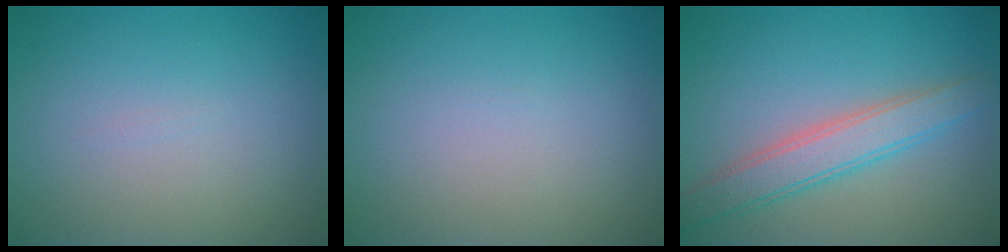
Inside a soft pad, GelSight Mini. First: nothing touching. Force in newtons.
{"total": 0.0}
{"total": 3.9, "press": 3.9, "slide": 0.1}